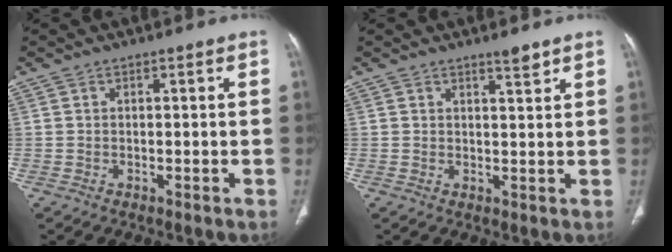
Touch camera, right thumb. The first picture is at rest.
{"total": 2.2, "force": [1.8, 0.2, 1.2], "torque": [-0.014, -0.017, 0.029]}